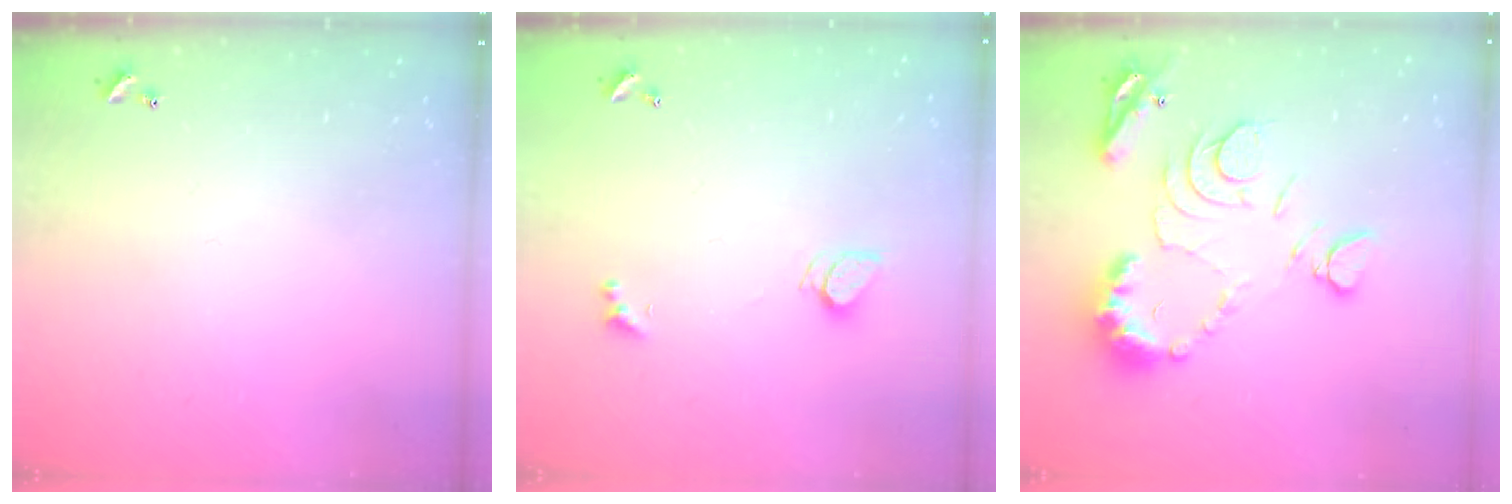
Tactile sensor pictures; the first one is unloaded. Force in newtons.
{"total": 2.2, "press": 2.2, "slide": 0.3}
{"total": 12.8, "press": 12.7, "slide": 1.3}